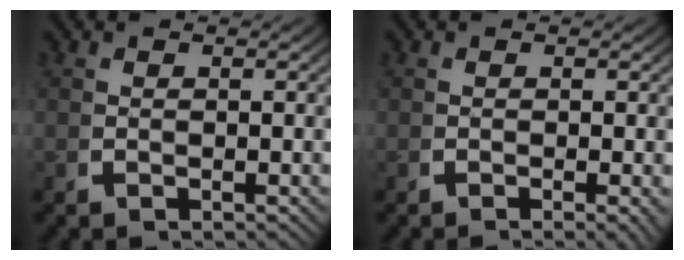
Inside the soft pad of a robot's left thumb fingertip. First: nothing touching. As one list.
[{"total": 1.2, "force": [-0.6, 0.2, 1.1], "torque": [-0.018, -0.003, -0.007]}]